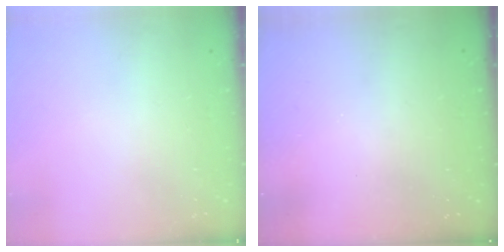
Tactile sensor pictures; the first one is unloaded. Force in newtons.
{"total": 2.9, "press": 2.8, "slide": 1.0}